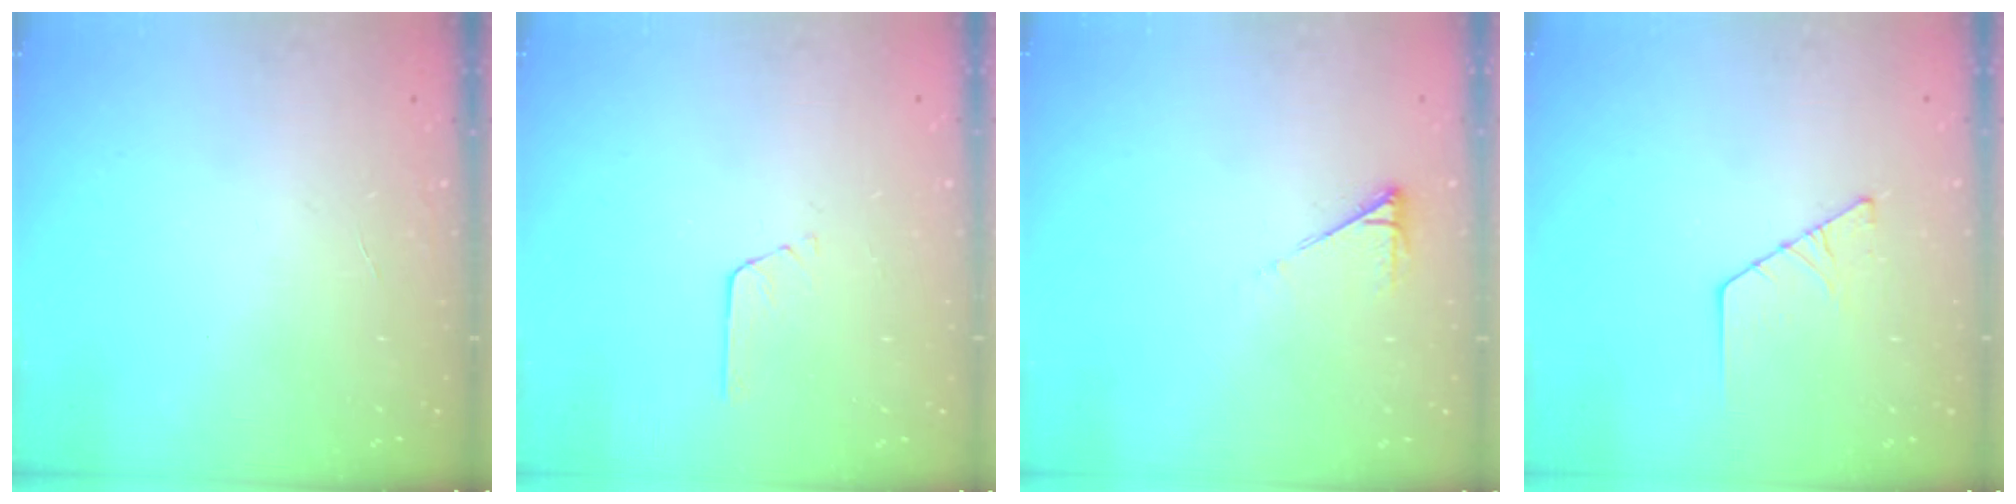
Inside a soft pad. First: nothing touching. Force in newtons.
{"total": 3.2, "press": 3.2, "slide": 0.3}
{"total": 3.8, "press": 3.8, "slide": 0.7}
{"total": 2.5, "press": 2.5, "slide": 0.3}